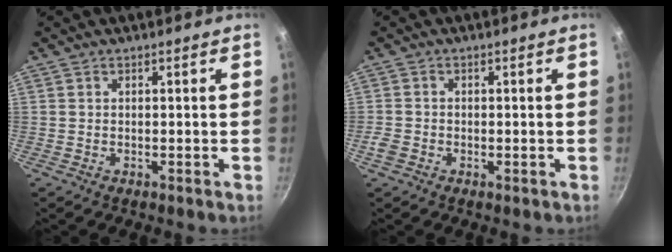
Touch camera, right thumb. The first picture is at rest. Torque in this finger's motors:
{"motor_torque": [0.20, 0.04, 0.67, 0.06, 0.02]}